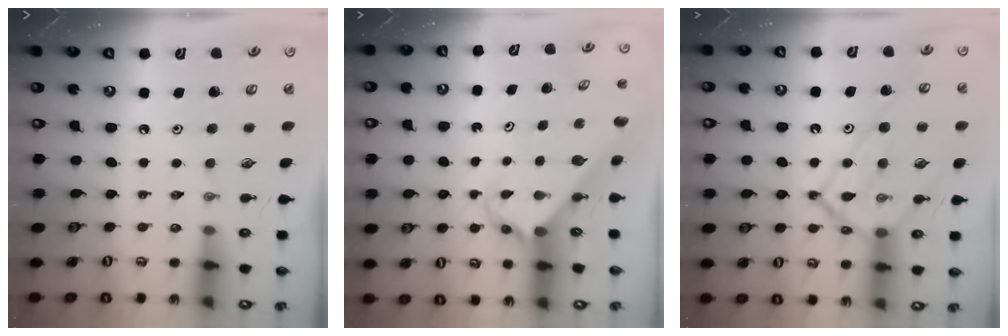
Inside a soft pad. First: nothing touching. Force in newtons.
{"total": 2.5, "press": 2.5, "slide": 0.2}
{"total": 16.0, "press": 15.9, "slide": 1.4}